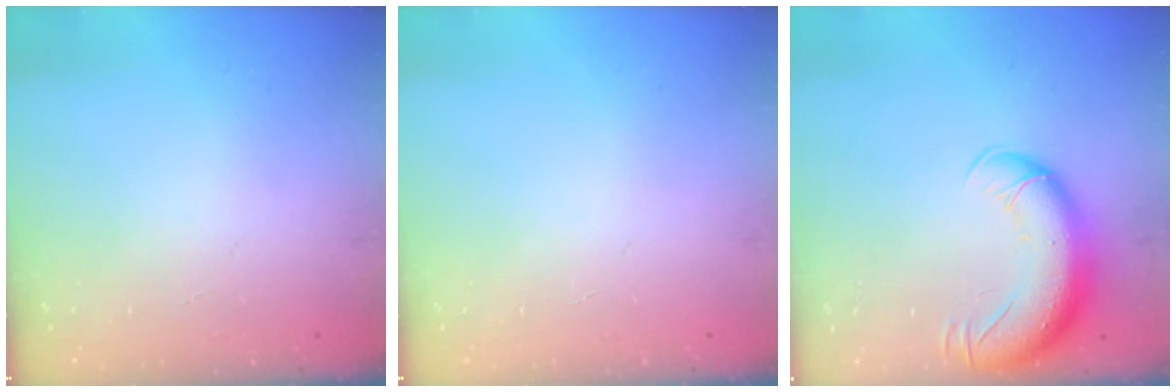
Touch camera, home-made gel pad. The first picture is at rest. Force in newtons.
{"total": 0.0}
{"total": 15.0, "press": 14.6, "slide": 3.6}